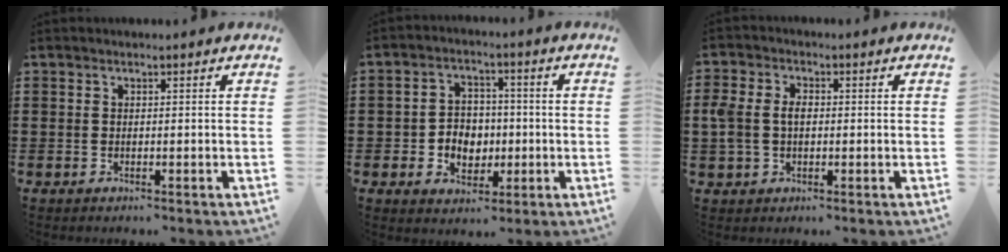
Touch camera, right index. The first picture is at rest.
{"total": 4.7, "force": [-0.8, 4.3, 1.7], "torque": [-0.031, 0.006, -0.020]}
{"total": 3.9, "force": [0.1, 2.8, 2.8], "torque": [-0.075, 0.005, -0.006]}